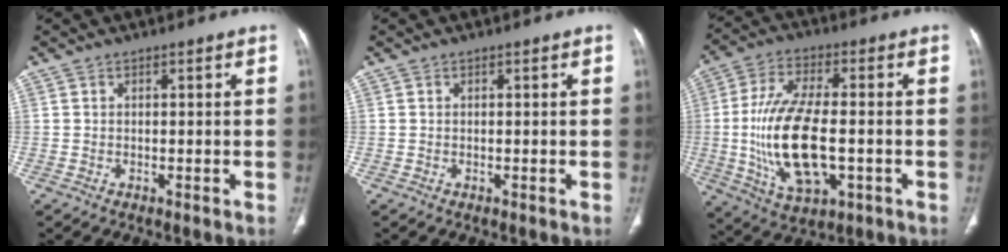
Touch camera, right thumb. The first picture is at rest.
{"total": 0.0}
{"total": 17.7, "force": [-2.2, 8.2, 15.6], "torque": [-0.304, 0.005, -0.031]}